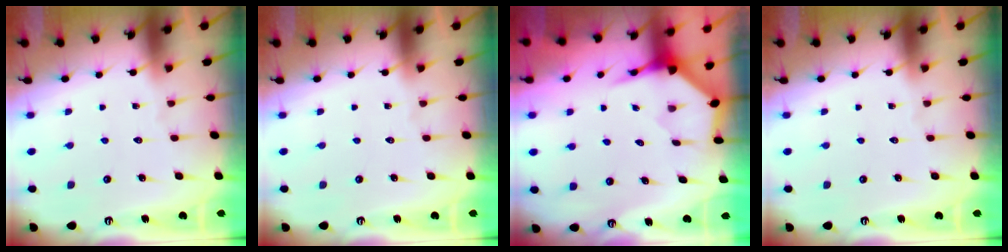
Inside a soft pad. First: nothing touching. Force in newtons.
{"total": 0.0}
{"total": 4.0, "press": 3.9, "slide": 0.4}
{"total": 0.0}